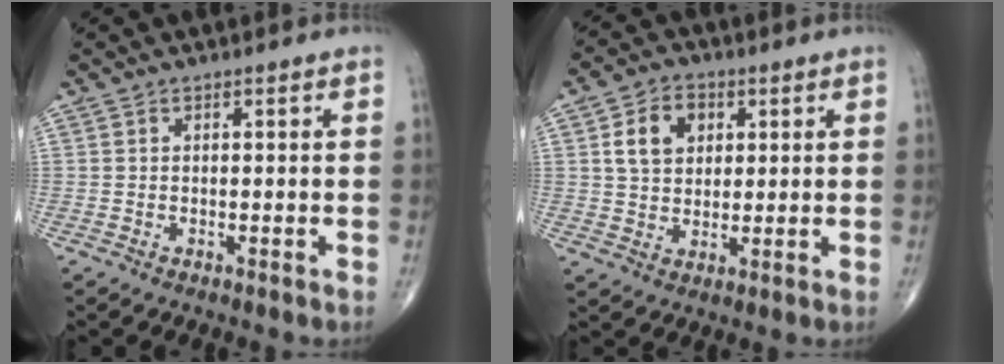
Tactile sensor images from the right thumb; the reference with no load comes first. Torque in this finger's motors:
{"motor_torque": [0.57, 1.46, 0.83, 0.46, 0.06]}